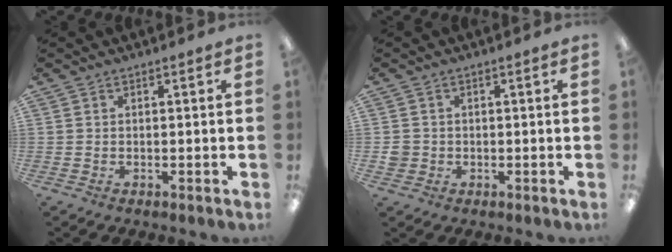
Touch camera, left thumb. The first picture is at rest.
{"total": 2.7, "force": [-0.1, 2.6, 0.4], "torque": [-0.009, 0.004, -0.003]}